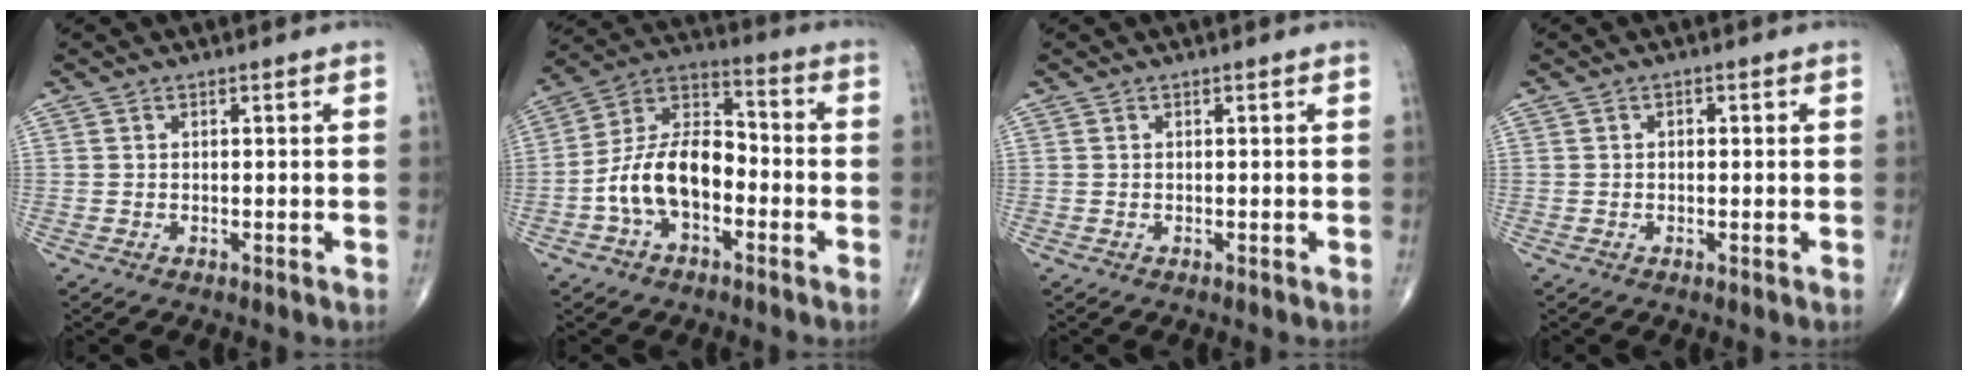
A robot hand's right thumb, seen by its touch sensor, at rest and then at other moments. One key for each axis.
{"total": 13.8, "fx": -3.7, "fy": 8.2, "fz": 10.5, "tx": -0.177, "ty": 0.048, "tz": -0.077}
{"total": 0.0}
{"total": 1.0, "fx": 0.1, "fy": 0.6, "fz": 0.7, "tx": -0.011, "ty": 0.004, "tz": 0.000}